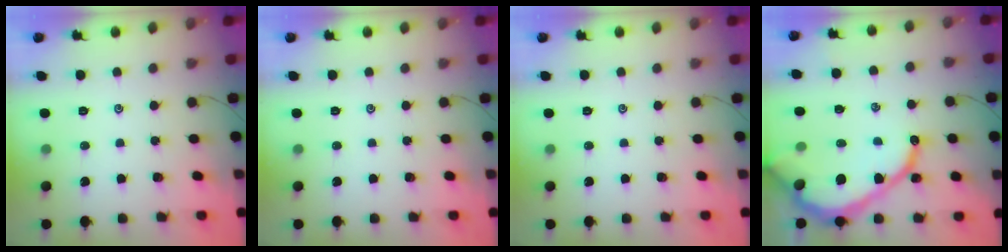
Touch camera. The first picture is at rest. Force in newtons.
{"total": 0.0}
{"total": 0.0}
{"total": 16.2, "press": 16.2, "slide": 1.5}